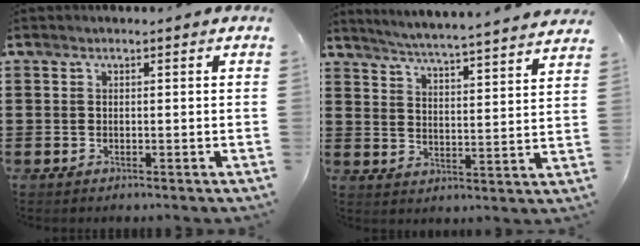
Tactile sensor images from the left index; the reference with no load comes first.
{"total": 4.6, "force": [4.3, -1.3, 1.0], "torque": [-0.040, -0.044, 0.066]}